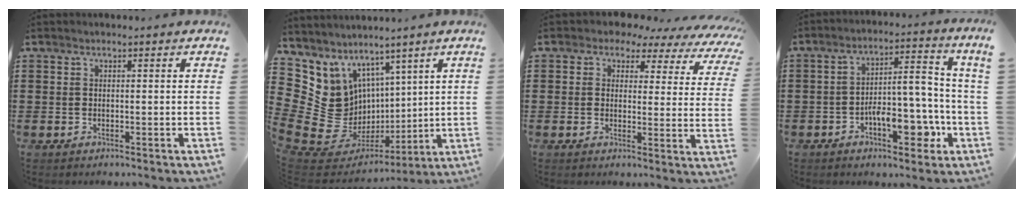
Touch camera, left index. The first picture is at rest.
{"total": 12.1, "force": [0.7, 11.5, 3.7], "torque": [-0.131, -0.044, 0.027]}
{"total": 3.1, "force": [2.3, 1.9, 0.7], "torque": [-0.026, -0.015, 0.033]}
{"total": 9.2, "force": [-3.3, 3.1, 8.0], "torque": [-0.118, 0.008, -0.058]}